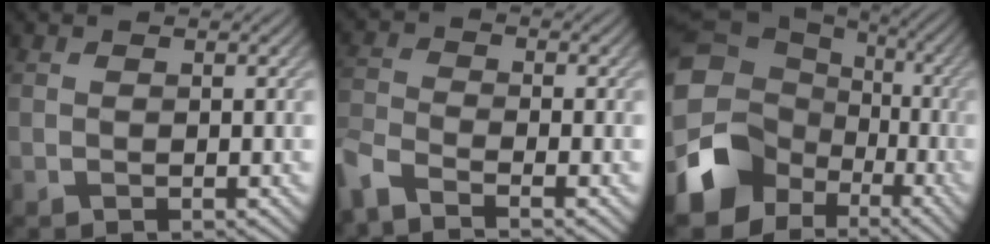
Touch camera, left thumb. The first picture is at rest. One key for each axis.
{"total": 5.3, "fx": -4.3, "fy": 1.2, "fz": 2.9, "tx": -0.075, "ty": -0.010, "tz": -0.095}
{"total": 16.5, "fx": -4.4, "fy": 13.1, "fz": 9.1, "tx": -0.229, "ty": -0.037, "tz": -0.067}